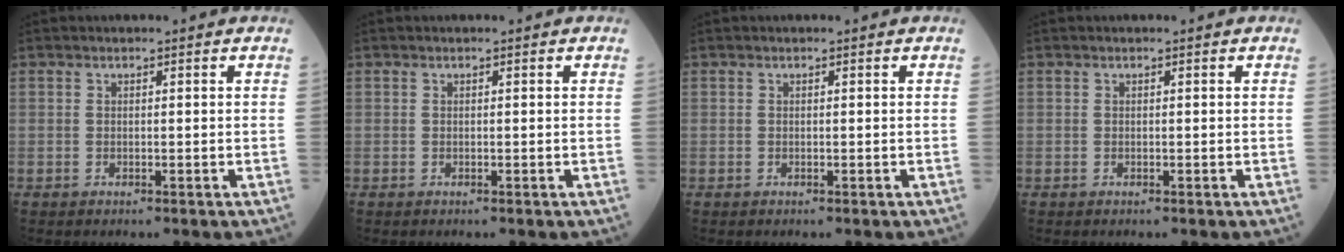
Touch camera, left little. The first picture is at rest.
{"total": 0.0}
{"total": 0.0}
{"total": 0.0}